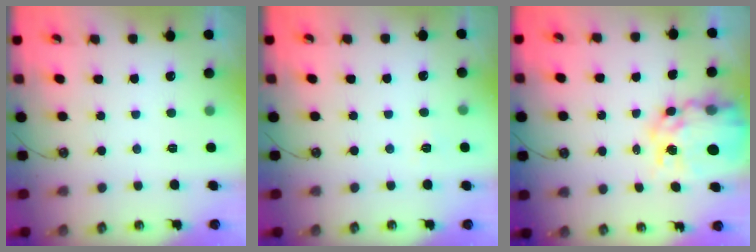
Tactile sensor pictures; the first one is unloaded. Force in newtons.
{"total": 3.1, "press": 3.1, "slide": 0.5}
{"total": 13.8, "press": 13.7, "slide": 1.1}